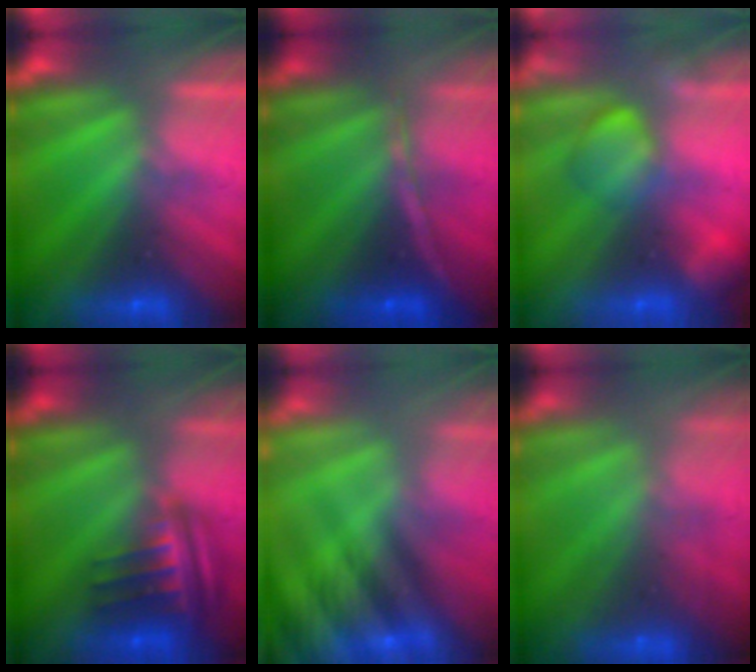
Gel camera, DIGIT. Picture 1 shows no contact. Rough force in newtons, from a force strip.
{"total": 1.3}
{"total": 2.4}
{"total": 6.3}
{"total": 8.4}
{"total": 7.0}